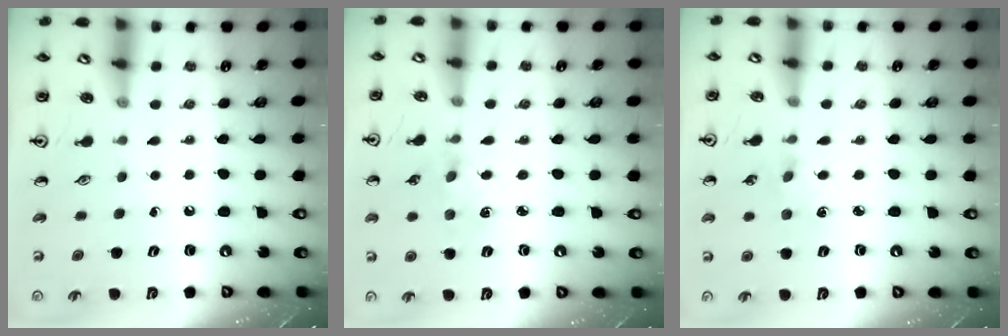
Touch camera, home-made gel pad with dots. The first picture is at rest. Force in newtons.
{"total": 2.3, "press": 2.3, "slide": 0.3}
{"total": 1.5, "press": 1.4, "slide": 0.2}